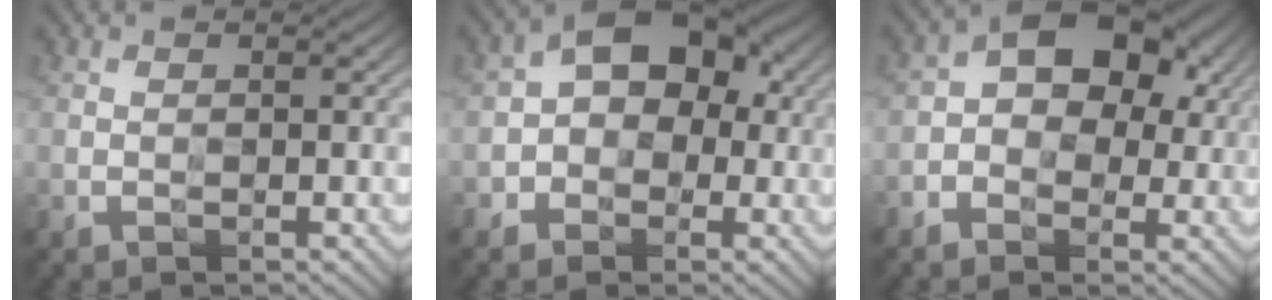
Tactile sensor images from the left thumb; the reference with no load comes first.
{"total": 8.6, "force": [-0.1, 6.5, 5.7], "torque": [-0.063, 0.016, -0.021]}
{"total": 9.6, "force": [0.3, 6.6, 7.0], "torque": [-0.105, 0.010, -0.006]}